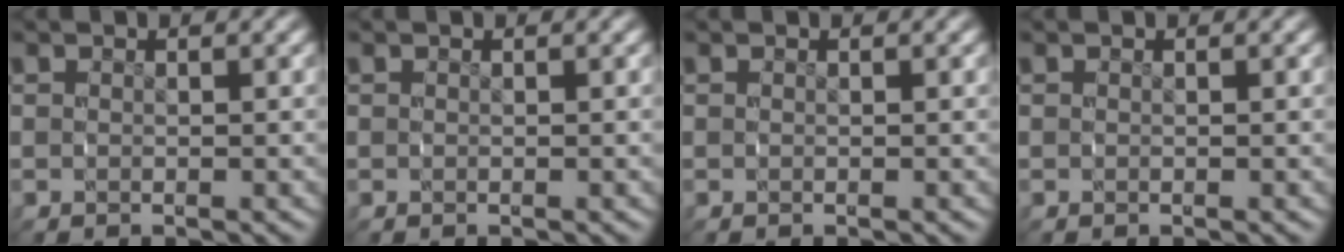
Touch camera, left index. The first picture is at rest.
{"total": 0.0}
{"total": 0.0}
{"total": 0.0}